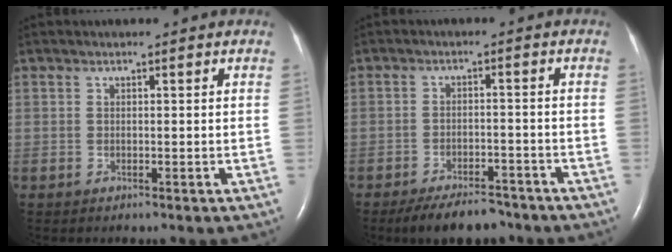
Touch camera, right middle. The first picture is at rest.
{"total": 7.6, "force": [-6.3, 2.7, 3.3], "torque": [-0.050, -0.005, -0.101]}